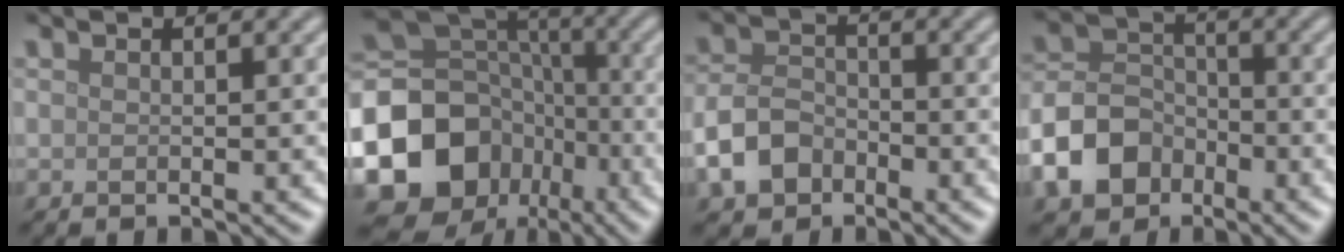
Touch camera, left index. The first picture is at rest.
{"total": 14.5, "force": [-6.0, 11.7, 6.2], "torque": [-0.149, 0.011, -0.119]}
{"total": 4.8, "force": [-2.5, 3.2, 2.4], "torque": [-0.051, 0.001, -0.057]}
{"total": 6.8, "force": [-3.4, 5.0, 3.2], "torque": [-0.064, 0.003, -0.081]}